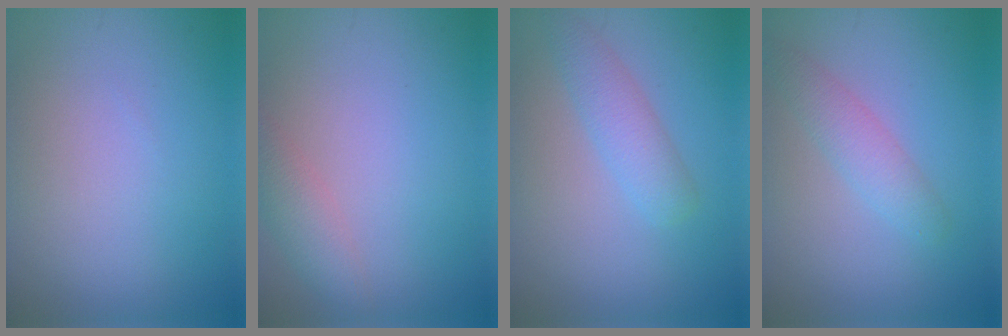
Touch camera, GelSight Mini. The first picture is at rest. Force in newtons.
{"total": 2.5, "press": 2.5, "slide": 0.2}
{"total": 2.9, "press": 2.9, "slide": 0.1}
{"total": 2.4, "press": 2.4, "slide": 0.1}